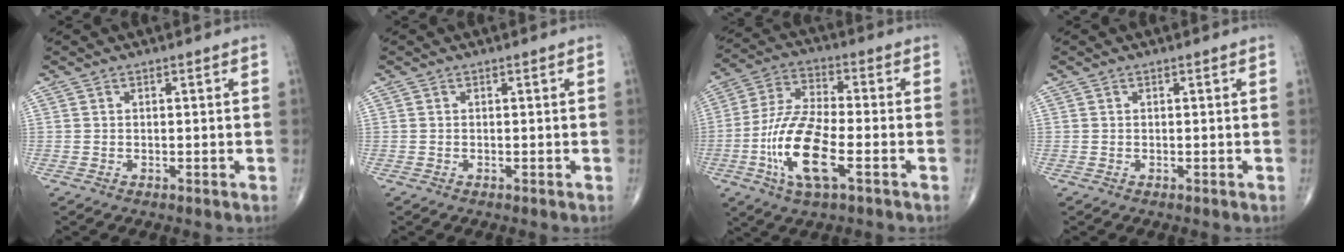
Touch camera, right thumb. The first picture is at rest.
{"total": 0.0}
{"total": 14.3, "force": [-4.6, 4.8, 12.7], "torque": [-0.262, 0.017, -0.089]}
{"total": 0.0}